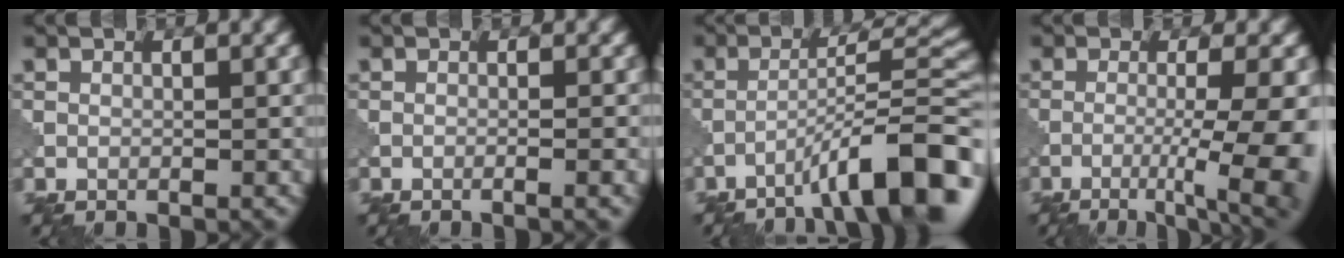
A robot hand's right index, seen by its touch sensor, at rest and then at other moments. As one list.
[{"total": 2.1, "force": [-0.7, 0.7, 1.9], "torque": [-0.018, 0.005, -0.021]}, {"total": 9.9, "force": [-5.7, 1.4, 7.9], "torque": [-0.108, 0.027, -0.088]}, {"total": 8.2, "force": [-2.9, 1.6, 7.4], "torque": [-0.109, -0.005, -0.039]}]